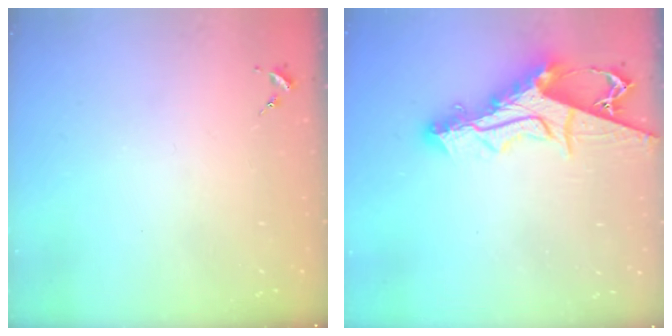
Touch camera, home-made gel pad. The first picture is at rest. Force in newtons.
{"total": 15.4, "press": 15.4, "slide": 1.5}